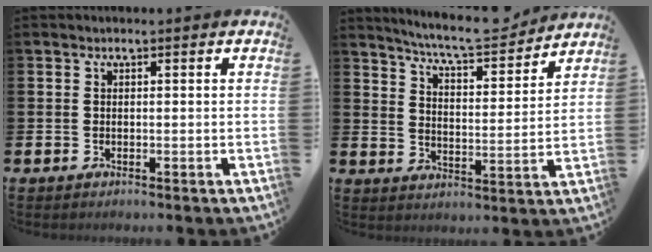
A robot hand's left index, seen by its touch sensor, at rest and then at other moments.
{"total": 7.7, "force": [7.3, 0.7, 2.3], "torque": [-0.059, -0.051, 0.126]}